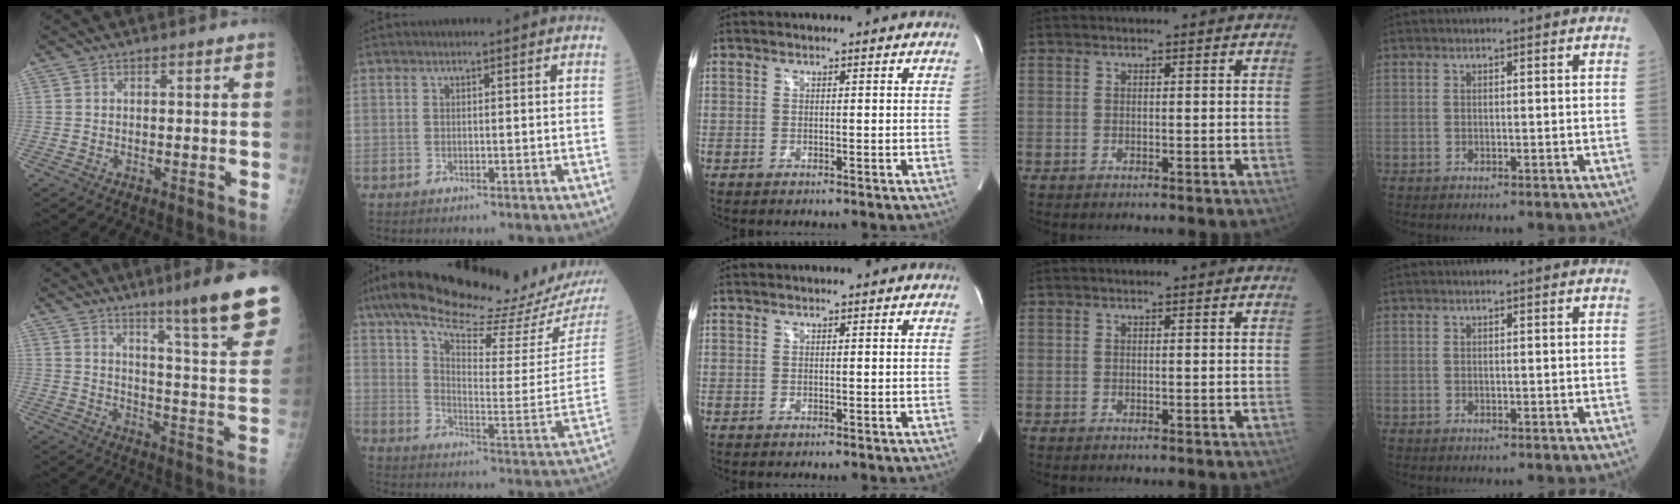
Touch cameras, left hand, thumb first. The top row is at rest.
{"thumb": {"total": 16.9, "force": [11.7, 0.6, 12.3], "torque": [-0.137, -0.077, 0.160]}, "index": {"total": 22.5, "force": [18.4, 1.0, 12.8], "torque": [-0.207, -0.043, 0.268]}}